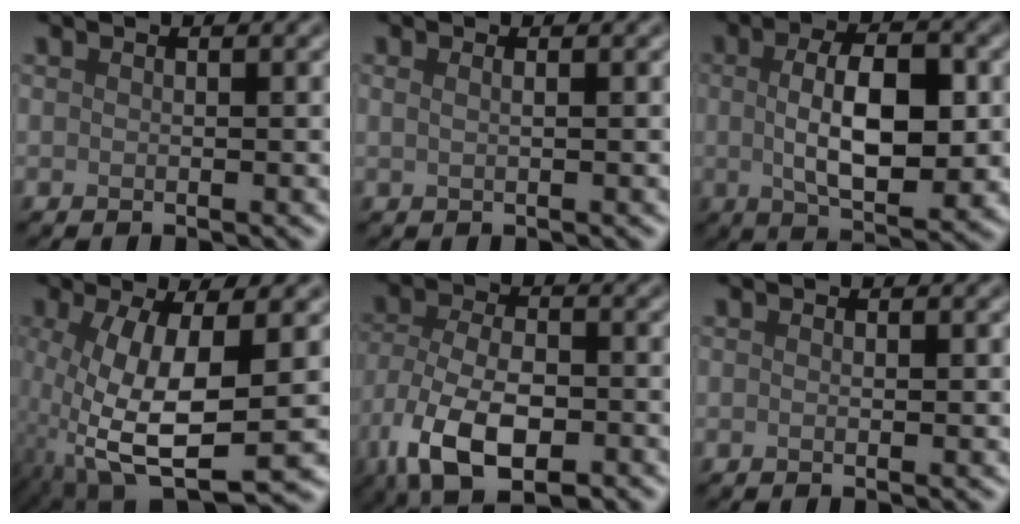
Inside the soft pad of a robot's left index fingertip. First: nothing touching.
{"total": 1.3, "force": [0.6, 0.7, 1.0], "torque": [-0.006, -0.003, -0.005]}
{"total": 7.9, "force": [0.3, 3.2, 7.2], "torque": [-0.120, 0.000, 0.001]}
{"total": 9.2, "force": [-1.5, 3.0, 8.5], "torque": [-0.186, -0.010, -0.023]}
{"total": 10.2, "force": [-4.7, 5.1, 7.4], "torque": [-0.155, -0.020, -0.084]}
{"total": 0.6, "force": [0.0, 0.1, 0.6], "torque": [-0.009, -0.002, 0.000]}